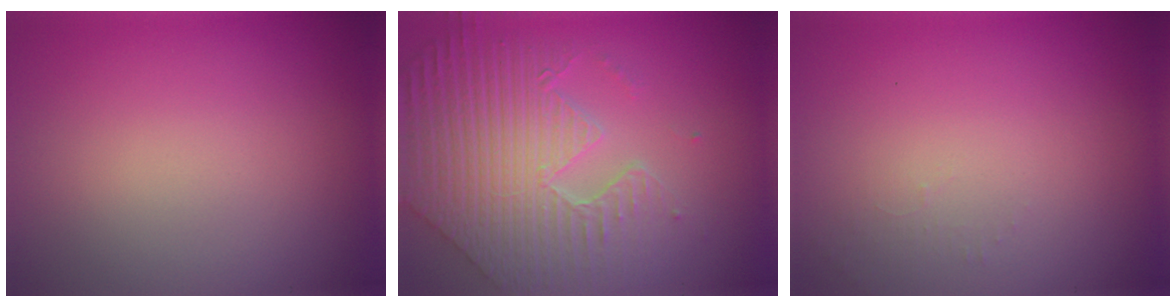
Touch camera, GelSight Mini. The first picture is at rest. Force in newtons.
{"total": 9.0, "press": 6.5, "slide": 6.3}
{"total": 1.0, "press": 0.9, "slide": 0.3}